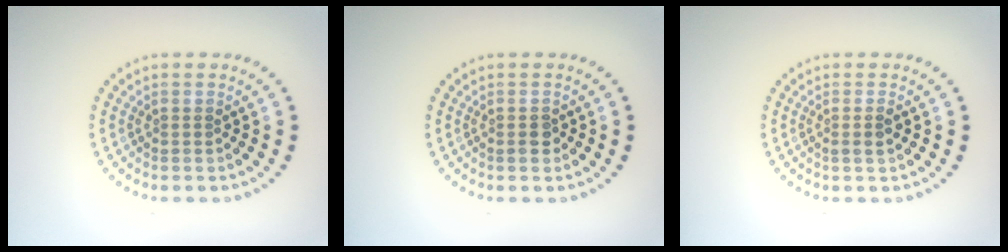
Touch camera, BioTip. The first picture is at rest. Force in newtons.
{"total": 1.2, "press": 1.1, "slide": 0.4}
{"total": 1.1, "press": 1.0, "slide": 0.5}